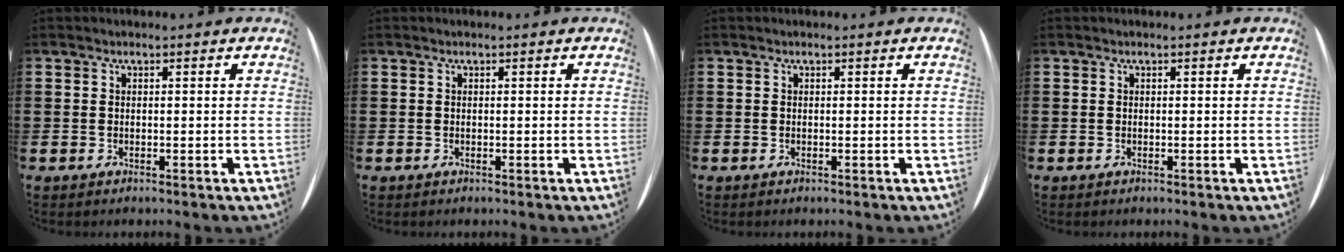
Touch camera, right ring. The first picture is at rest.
{"total": 0.0}
{"total": 0.0}
{"total": 0.0}